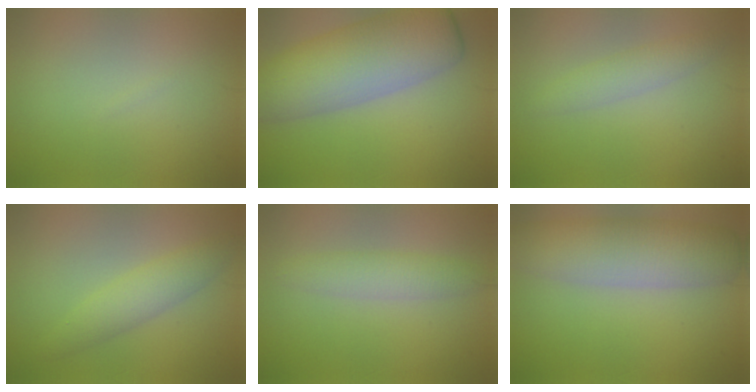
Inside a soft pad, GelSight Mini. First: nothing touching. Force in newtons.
{"total": 9.9, "press": 9.9, "slide": 0.5}
{"total": 2.1, "press": 2.1, "slide": 0.1}
{"total": 2.8, "press": 2.8, "slide": 0.0}
{"total": 2.5, "press": 2.5, "slide": 0.0}
{"total": 7.2, "press": 7.2, "slide": 0.6}